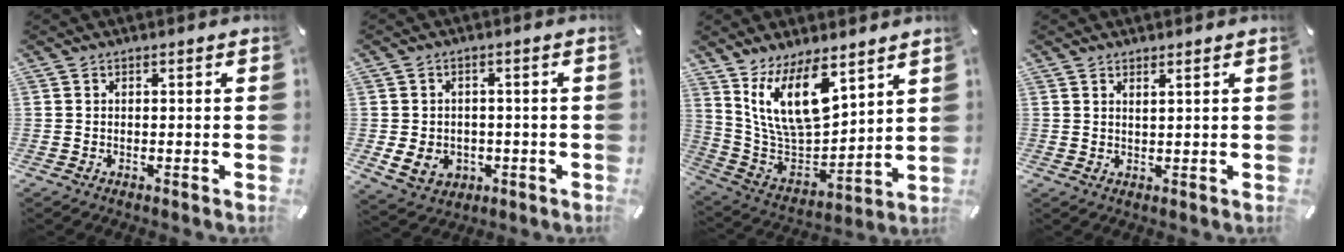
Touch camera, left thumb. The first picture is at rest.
{"total": 7.1, "force": [-1.4, 6.1, 3.3], "torque": [-0.062, 0.009, -0.023]}
{"total": 17.1, "force": [10.1, 8.2, 11.1], "torque": [-0.225, -0.056, 0.183]}
{"total": 1.1, "force": [1.1, -0.1, 0.3], "torque": [-0.006, -0.002, 0.020]}